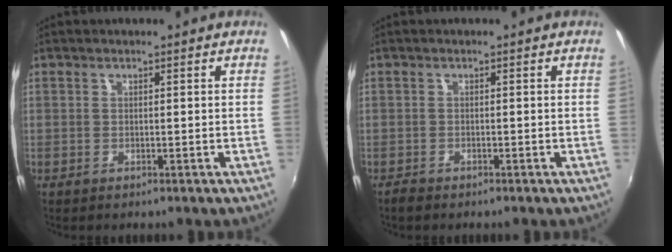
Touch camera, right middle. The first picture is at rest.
{"total": 1.5, "force": [-1.3, 0.6, 0.4], "torque": [-0.013, -0.005, -0.027]}